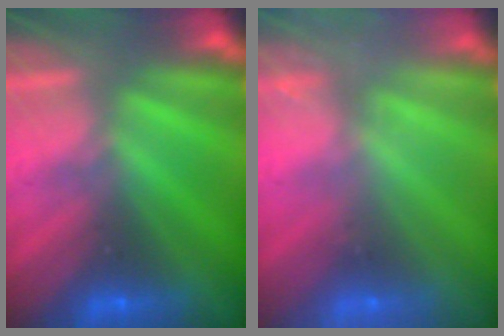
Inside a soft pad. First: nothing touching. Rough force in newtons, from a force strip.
{"total": 2.7}